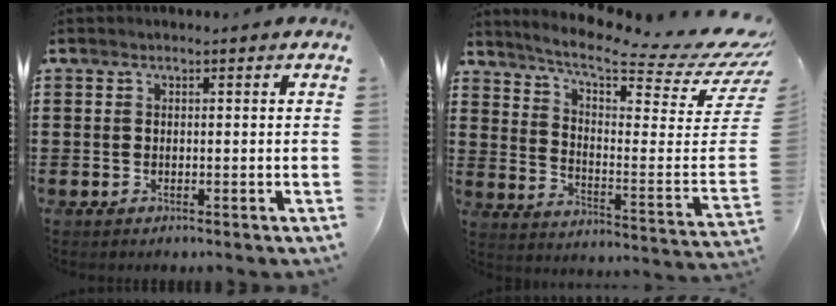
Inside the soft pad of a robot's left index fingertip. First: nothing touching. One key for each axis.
{"total": 8.4, "fx": 6.7, "fy": 0.3, "fz": 5.2, "tx": -0.112, "ty": -0.061, "tz": 0.107}